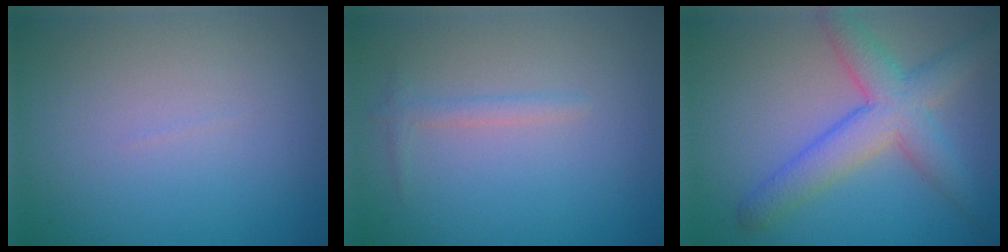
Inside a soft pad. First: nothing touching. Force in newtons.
{"total": 1.1, "press": 1.1, "slide": 0.1}
{"total": 5.7, "press": 5.7, "slide": 0.1}